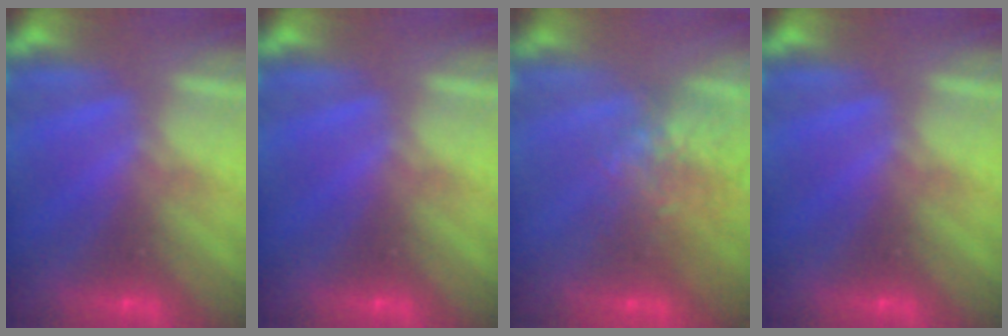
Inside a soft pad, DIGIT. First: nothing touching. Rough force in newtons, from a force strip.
{"total": 0.0}
{"total": 5.8}
{"total": 0.0}